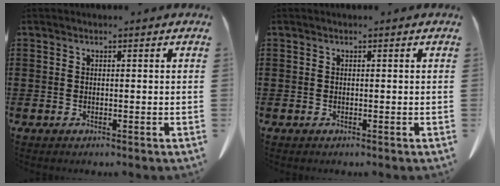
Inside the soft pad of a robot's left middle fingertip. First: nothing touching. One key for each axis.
{"total": 0.0}